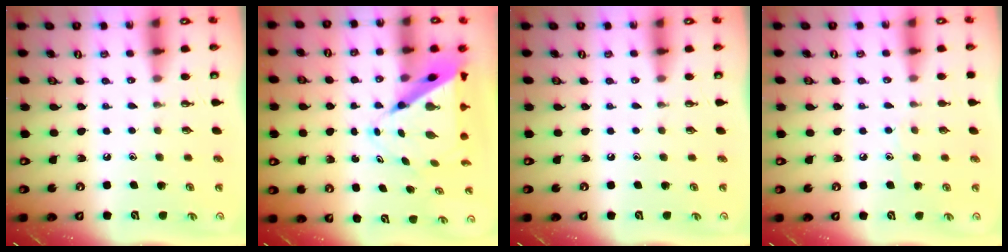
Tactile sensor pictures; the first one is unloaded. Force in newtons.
{"total": 9.9, "press": 9.9, "slide": 0.7}
{"total": 0.0}
{"total": 5.6, "press": 5.6, "slide": 0.6}